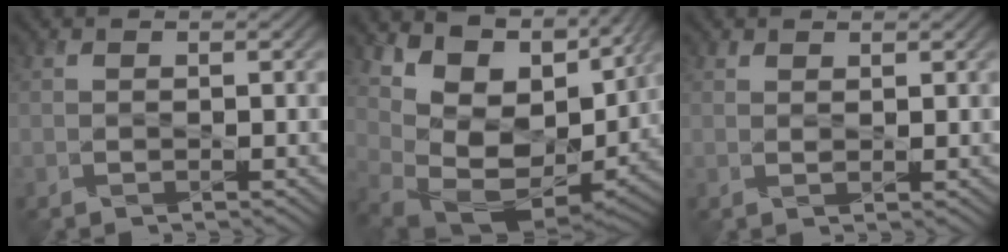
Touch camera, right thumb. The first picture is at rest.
{"total": 14.4, "force": [4.1, 8.1, 11.2], "torque": [-0.191, -0.010, 0.101]}
{"total": 0.7, "force": [0.7, 0.0, 0.2], "torque": [-0.006, -0.003, 0.014]}